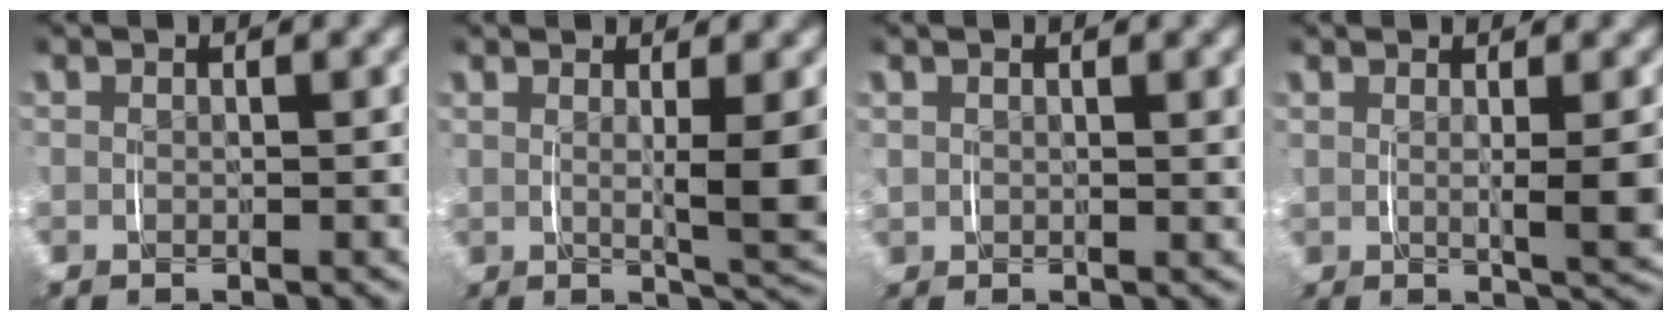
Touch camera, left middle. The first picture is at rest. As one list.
[{"total": 5.7, "force": [1.2, 1.7, 5.3], "torque": [-0.065, -0.002, 0.020]}, {"total": 1.6, "force": [0.7, 1.3, 0.7], "torque": [-0.012, 0.006, 0.010]}, {"total": 3.7, "force": [0.7, 1.0, 3.4], "torque": [-0.051, -0.002, 0.011]}]